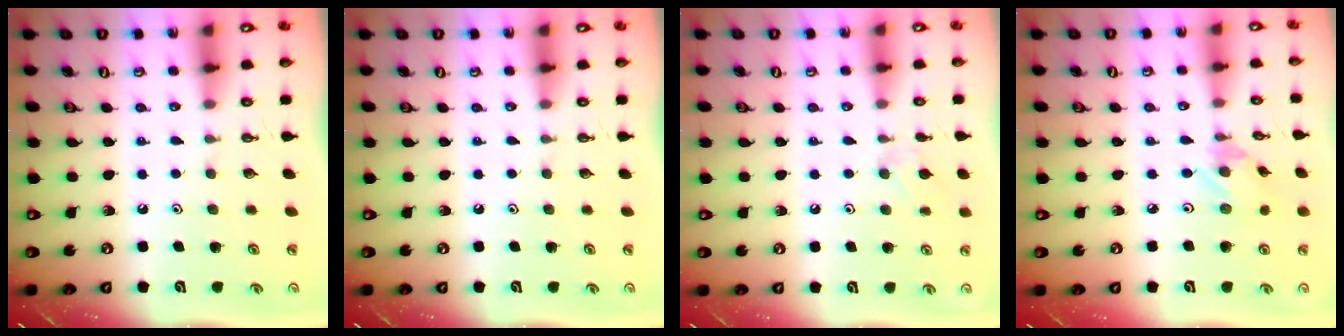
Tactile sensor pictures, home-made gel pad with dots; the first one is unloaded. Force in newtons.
{"total": 0.0}
{"total": 5.5, "press": 5.4, "slide": 0.8}
{"total": 1.5, "press": 1.5, "slide": 0.0}